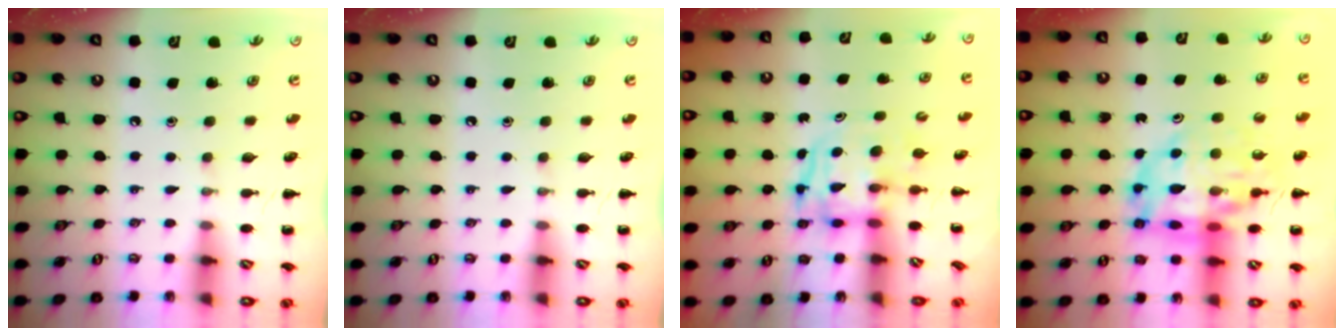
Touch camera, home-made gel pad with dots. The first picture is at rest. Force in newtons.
{"total": 0.0}
{"total": 4.0, "press": 3.9, "slide": 0.4}
{"total": 19.0, "press": 18.4, "slide": 4.7}